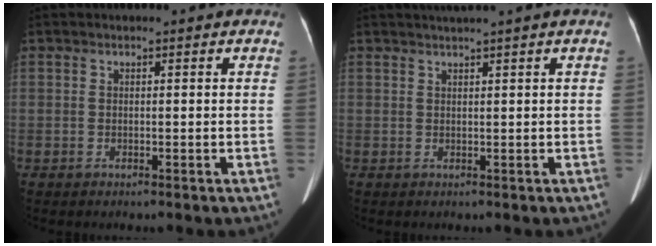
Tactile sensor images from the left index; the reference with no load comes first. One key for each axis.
{"total": 2.3, "fx": 1.8, "fy": -0.9, "fz": 1.0, "tx": -0.011, "ty": 0.007, "tz": 0.037}